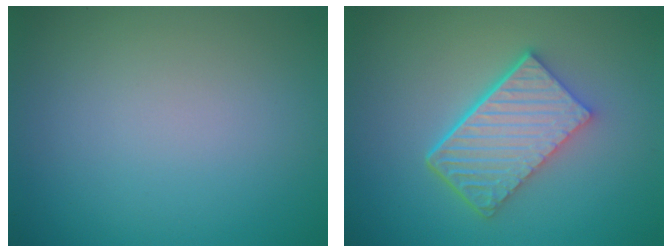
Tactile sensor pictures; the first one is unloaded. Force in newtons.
{"total": 6.2, "press": 4.5, "slide": 4.2}